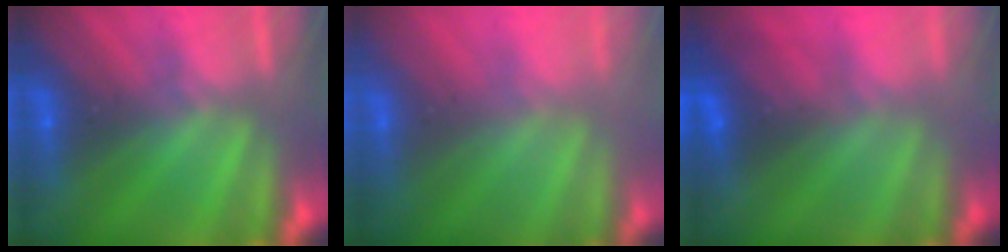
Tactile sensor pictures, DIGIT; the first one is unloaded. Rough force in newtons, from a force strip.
{"total": 2.9}
{"total": 2.8}